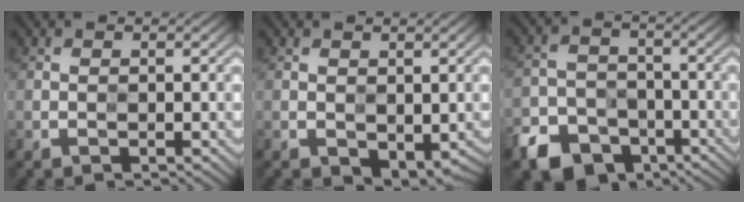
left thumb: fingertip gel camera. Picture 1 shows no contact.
{"total": 3.4, "force": [-1.4, 1.8, 2.5], "torque": [-0.038, -0.013, -0.015]}
{"total": 8.0, "force": [-5.5, 5.0, 3.0], "torque": [-0.059, -0.017, -0.107]}